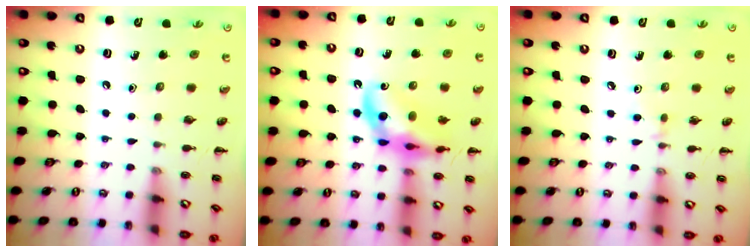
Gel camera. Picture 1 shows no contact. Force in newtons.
{"total": 14.6, "press": 14.2, "slide": 3.4}
{"total": 2.2, "press": 2.0, "slide": 0.8}